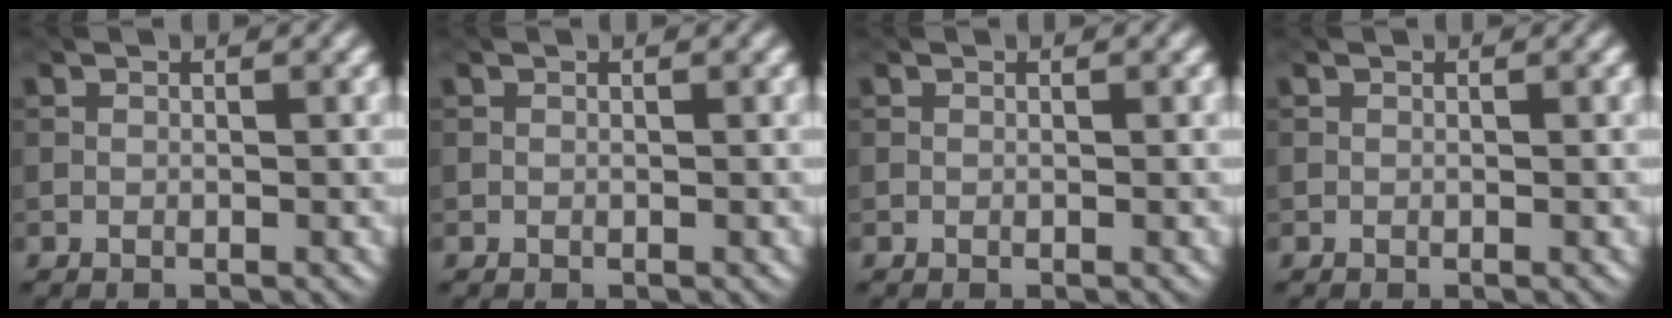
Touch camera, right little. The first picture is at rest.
{"total": 0.0}
{"total": 0.0}
{"total": 0.0}